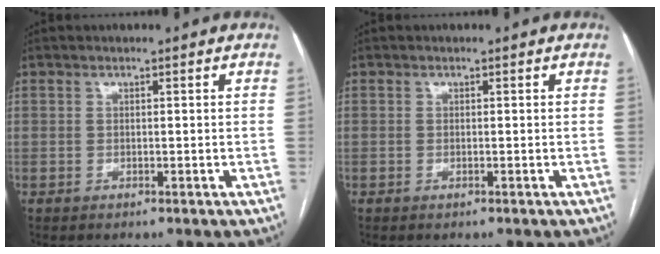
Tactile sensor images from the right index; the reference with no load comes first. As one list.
[{"total": 0.0}]